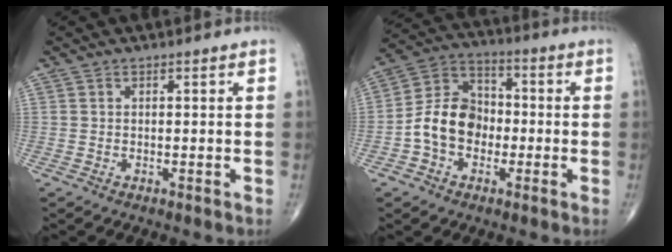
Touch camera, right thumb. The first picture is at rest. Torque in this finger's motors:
{"motor_torque": [0.32, 0.24, 1.35, -0.31, 0.07]}